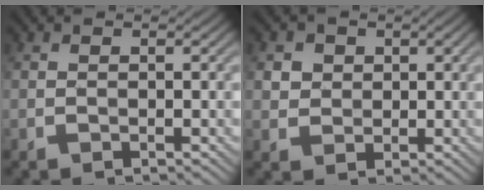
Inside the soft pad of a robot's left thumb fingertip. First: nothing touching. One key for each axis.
{"total": 4.0, "fx": 1.5, "fy": 3.4, "fz": 1.4, "tx": -0.056, "ty": -0.007, "tz": 0.033}